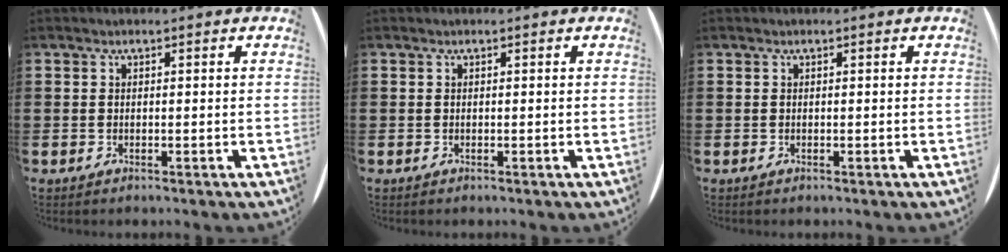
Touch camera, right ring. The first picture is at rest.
{"total": 0.0}
{"total": 0.0}